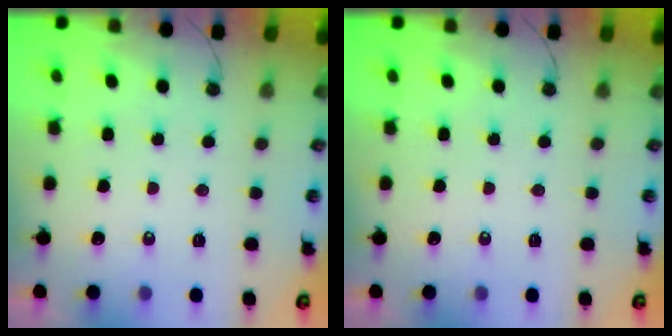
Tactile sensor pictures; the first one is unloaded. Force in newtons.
{"total": 0.0}